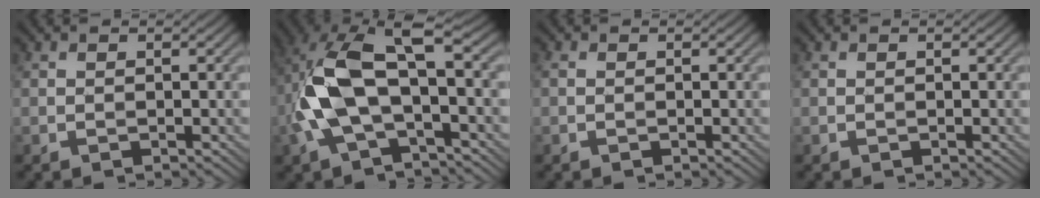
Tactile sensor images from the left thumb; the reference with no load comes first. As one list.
[{"total": 12.5, "force": [-1.1, 5.8, 11.0], "torque": [-0.257, 0.012, -0.029]}, {"total": 0.7, "force": [-0.1, 0.5, 0.5], "torque": [-0.014, 0.002, -0.004]}, {"total": 0.0}]